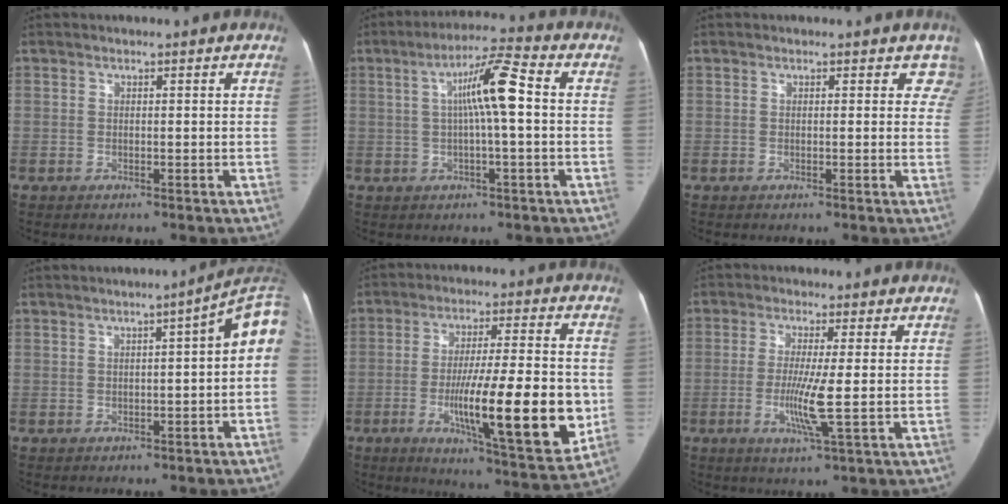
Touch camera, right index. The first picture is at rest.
{"total": 8.5, "force": [0.7, 0.4, 8.4], "torque": [-0.149, 0.022, 0.009]}
{"total": 3.5, "force": [2.8, 2.1, 0.6], "torque": [0.024, -0.003, 0.004]}
{"total": 7.5, "force": [0.8, 1.2, 7.4], "torque": [-0.085, 0.027, 0.000]}
{"total": 18.8, "force": [-4.0, 2.3, 18.3], "torque": [-0.263, -0.015, -0.052]}
{"total": 6.3, "force": [-1.1, -0.7, 6.1], "torque": [-0.123, -0.018, -0.023]}